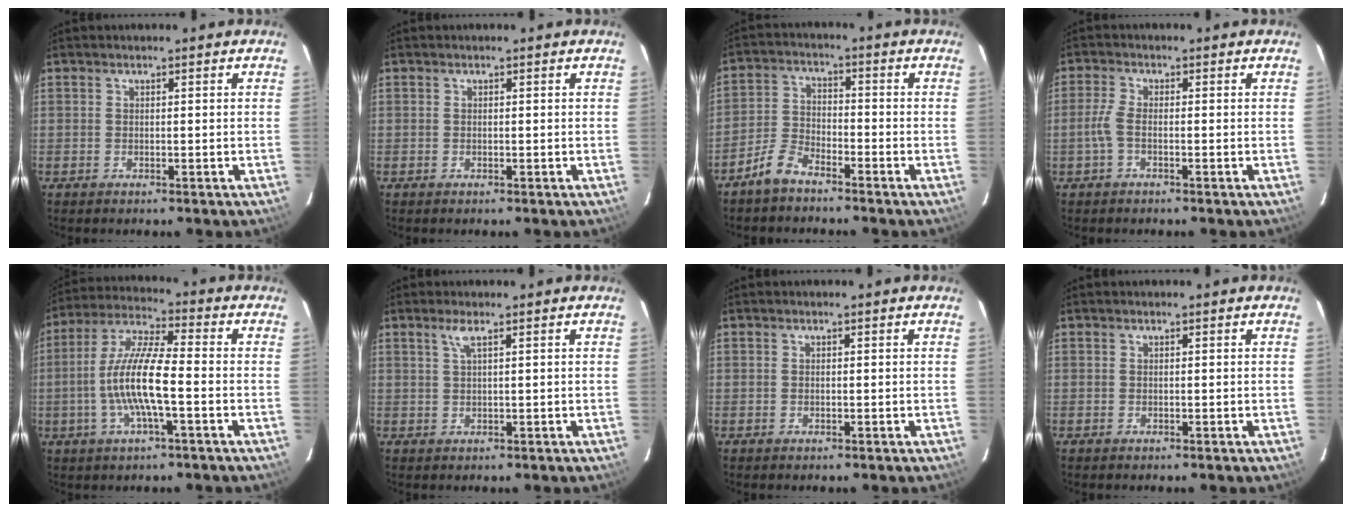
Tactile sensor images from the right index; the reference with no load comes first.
{"total": 0.0}
{"total": 5.6, "force": [-4.6, 2.0, 2.5], "torque": [-0.061, 0.012, -0.095]}
{"total": 2.7, "force": [-1.1, 0.9, 2.3], "torque": [-0.060, 0.004, -0.024]}
{"total": 12.2, "force": [-2.7, 2.0, 11.7], "torque": [-0.238, 0.004, -0.055]}
{"total": 1.8, "force": [1.0, -0.2, 1.5], "torque": [-0.031, 0.002, 0.021]}
{"total": 0.0}
{"total": 0.0}